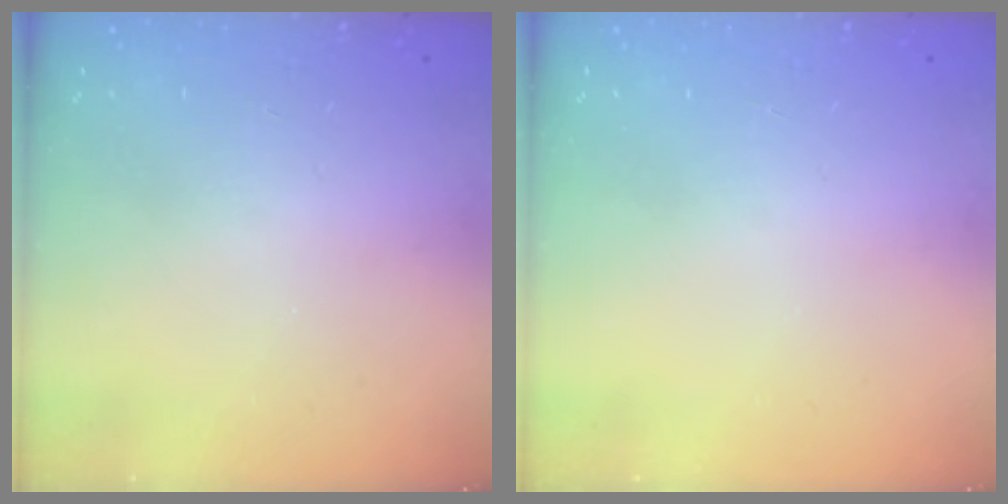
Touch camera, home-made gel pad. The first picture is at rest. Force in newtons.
{"total": 0.0}